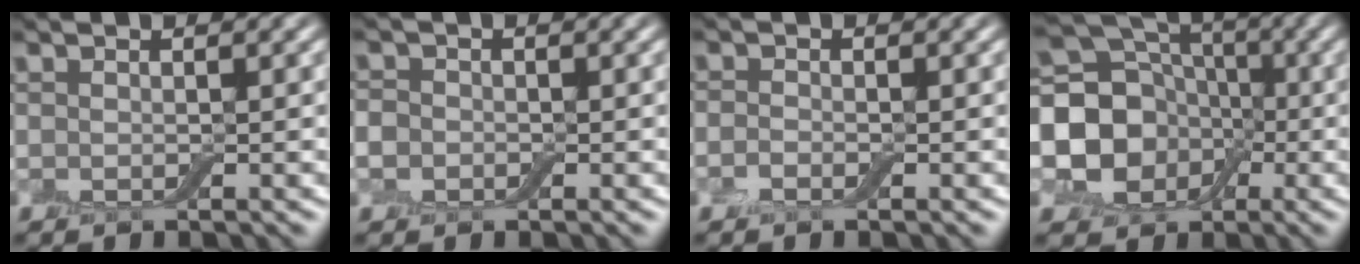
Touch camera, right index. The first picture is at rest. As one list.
[{"total": 2.6, "force": [-0.3, 2.4, 1.0], "torque": [-0.001, 0.007, -0.030]}, {"total": 1.1, "force": [-0.6, 0.7, 0.6], "torque": [-0.012, 0.001, -0.016]}, {"total": 10.8, "force": [-1.2, 9.3, 5.3], "torque": [-0.096, -0.007, -0.045]}]